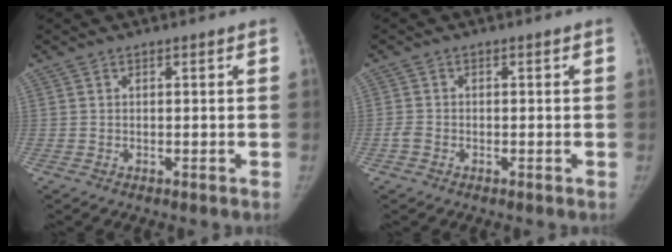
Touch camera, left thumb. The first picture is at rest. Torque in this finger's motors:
{"motor_torque": [-0.32, 0.00, 0.11, 0.21, 0.00]}